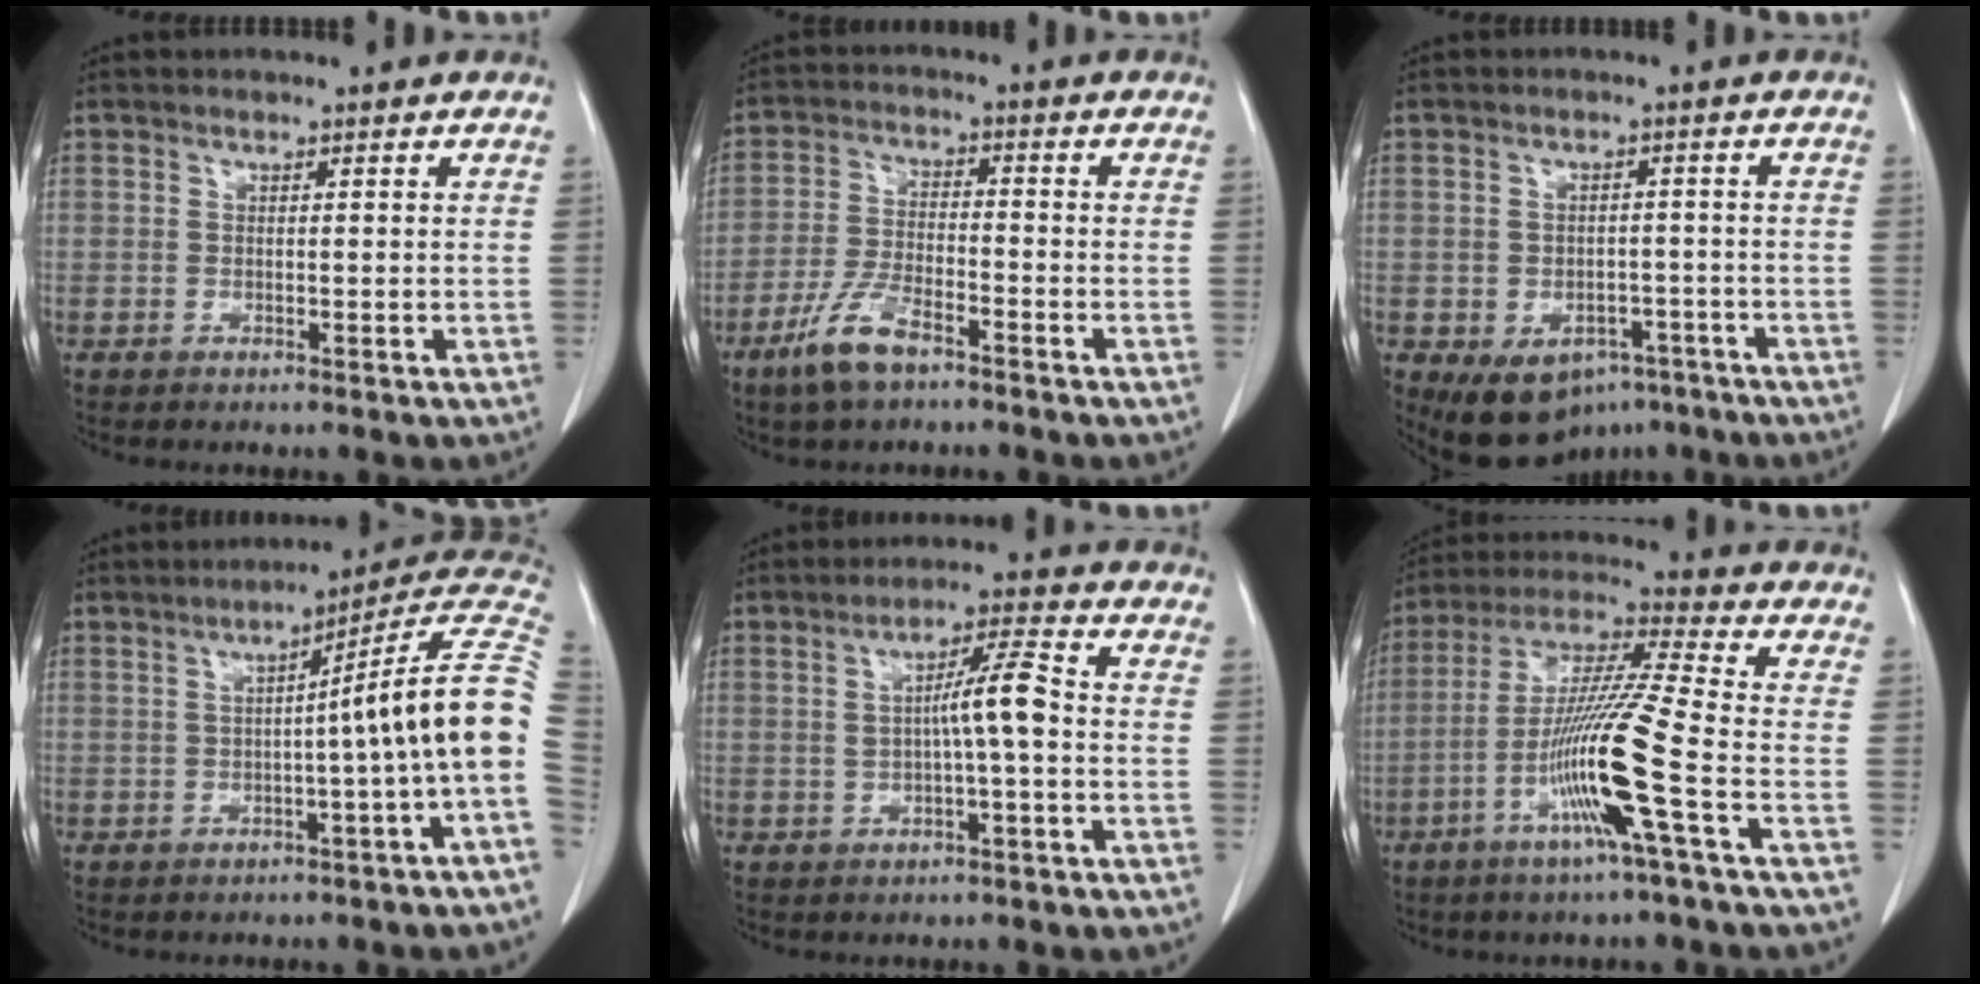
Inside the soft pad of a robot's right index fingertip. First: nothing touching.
{"total": 7.4, "force": [-5.0, 1.8, 5.0], "torque": [-0.111, -0.009, -0.097]}
{"total": 9.4, "force": [-5.8, 6.2, 4.0], "torque": [-0.055, 0.013, -0.075]}
{"total": 12.2, "force": [-1.1, -2.0, 12.0], "torque": [-0.135, 0.028, -0.027]}
{"total": 5.9, "force": [-0.2, 0.1, 5.9], "torque": [-0.096, 0.013, -0.004]}
{"total": 14.0, "force": [-5.0, -1.7, 13.0], "torque": [-0.255, -0.010, -0.102]}